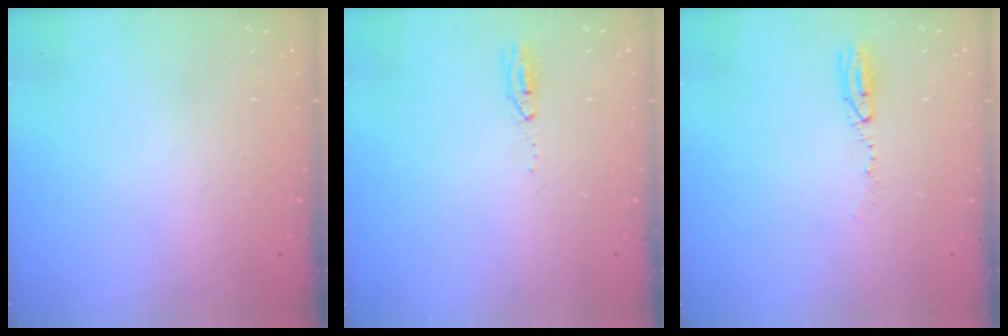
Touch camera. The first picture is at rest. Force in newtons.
{"total": 3.3, "press": 2.9, "slide": 1.7}
{"total": 3.9, "press": 3.4, "slide": 1.9}